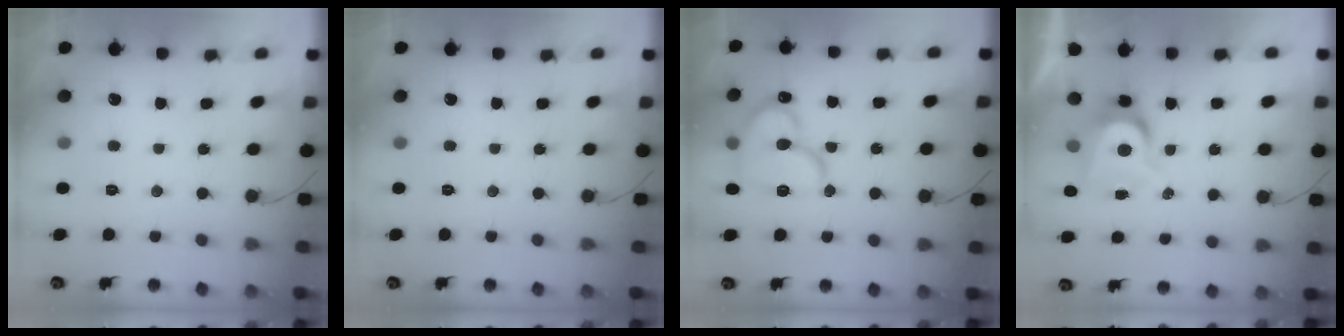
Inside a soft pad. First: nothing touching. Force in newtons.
{"total": 0.0}
{"total": 15.6, "press": 15.5, "slide": 1.8}
{"total": 6.3, "press": 6.3, "slide": 0.2}